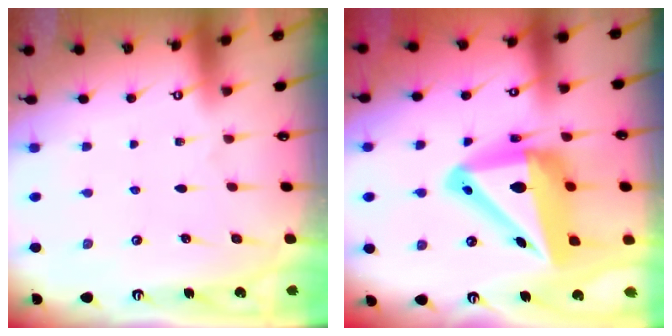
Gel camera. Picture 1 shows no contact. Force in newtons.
{"total": 19.7, "press": 19.5, "slide": 3.0}